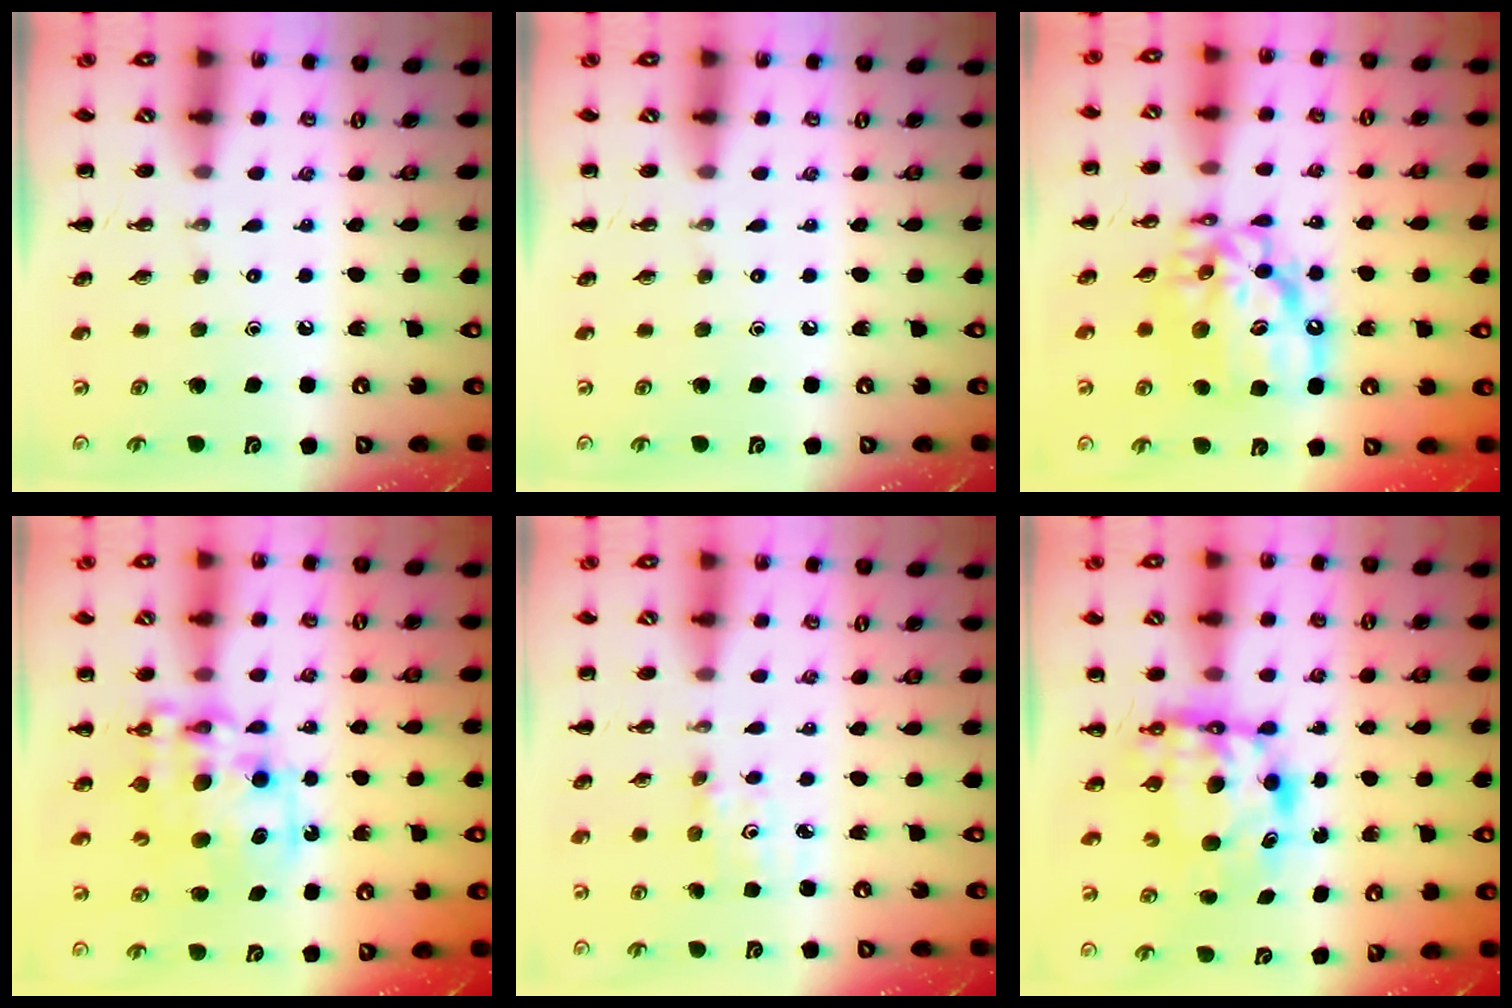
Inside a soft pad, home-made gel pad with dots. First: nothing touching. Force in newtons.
{"total": 0.0}
{"total": 14.1, "press": 13.5, "slide": 4.1}
{"total": 12.7, "press": 12.4, "slide": 3.0}
{"total": 2.4, "press": 2.3, "slide": 0.8}
{"total": 6.9, "press": 6.7, "slide": 1.6}